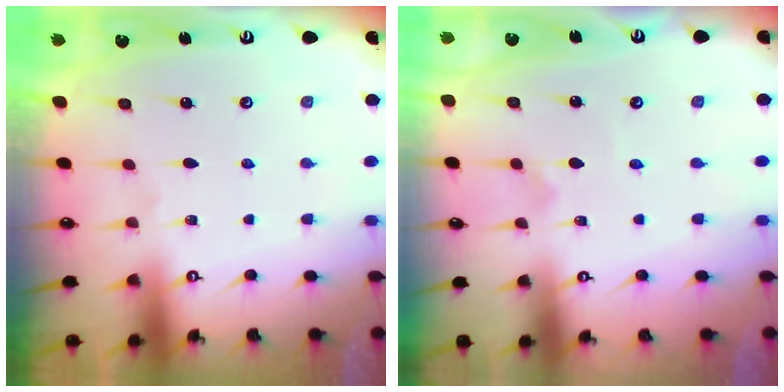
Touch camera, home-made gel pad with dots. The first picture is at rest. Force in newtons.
{"total": 0.6, "press": 0.6, "slide": 0.0}